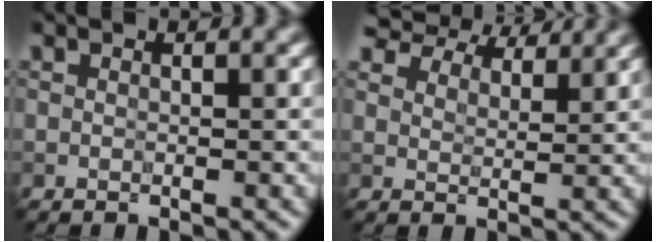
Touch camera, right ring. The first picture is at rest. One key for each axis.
{"total": 10.3, "fx": 8.9, "fy": 3.3, "fz": 3.9, "tx": -0.090, "ty": 0.004, "tz": 0.140}